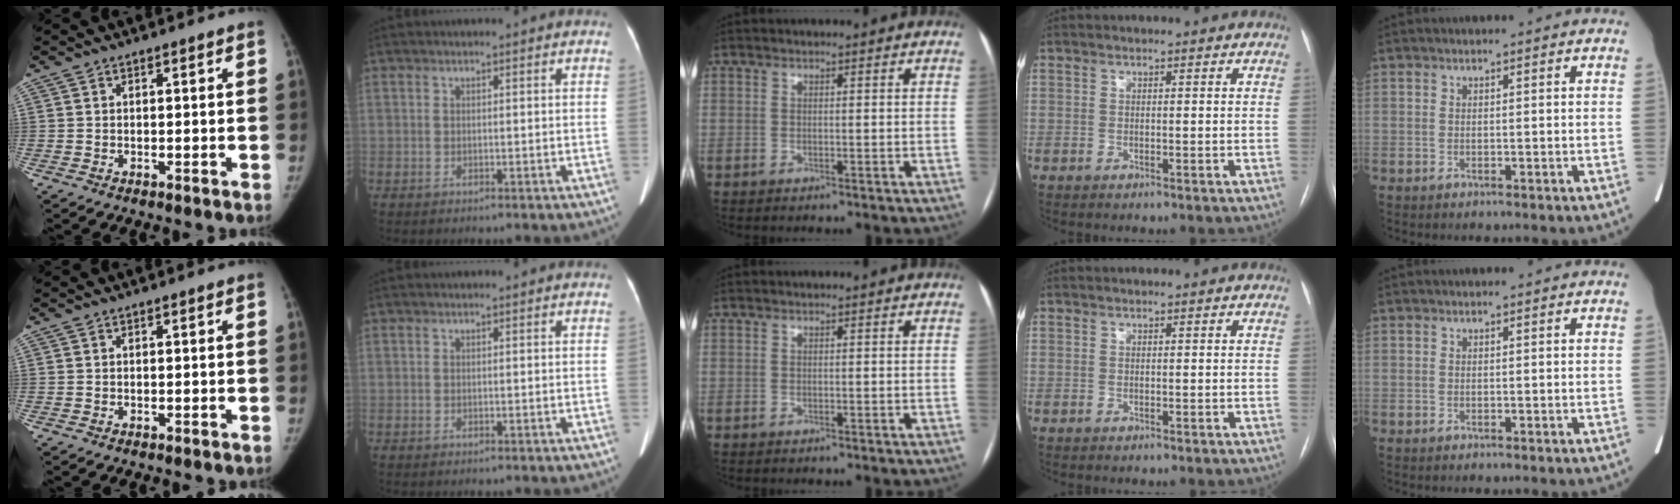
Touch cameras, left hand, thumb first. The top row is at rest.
{}